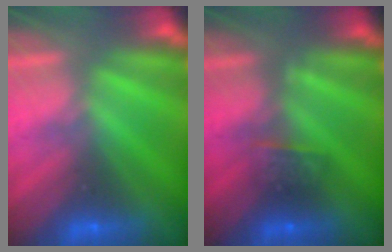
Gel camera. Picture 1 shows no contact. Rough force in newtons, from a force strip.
{"total": 2.5}